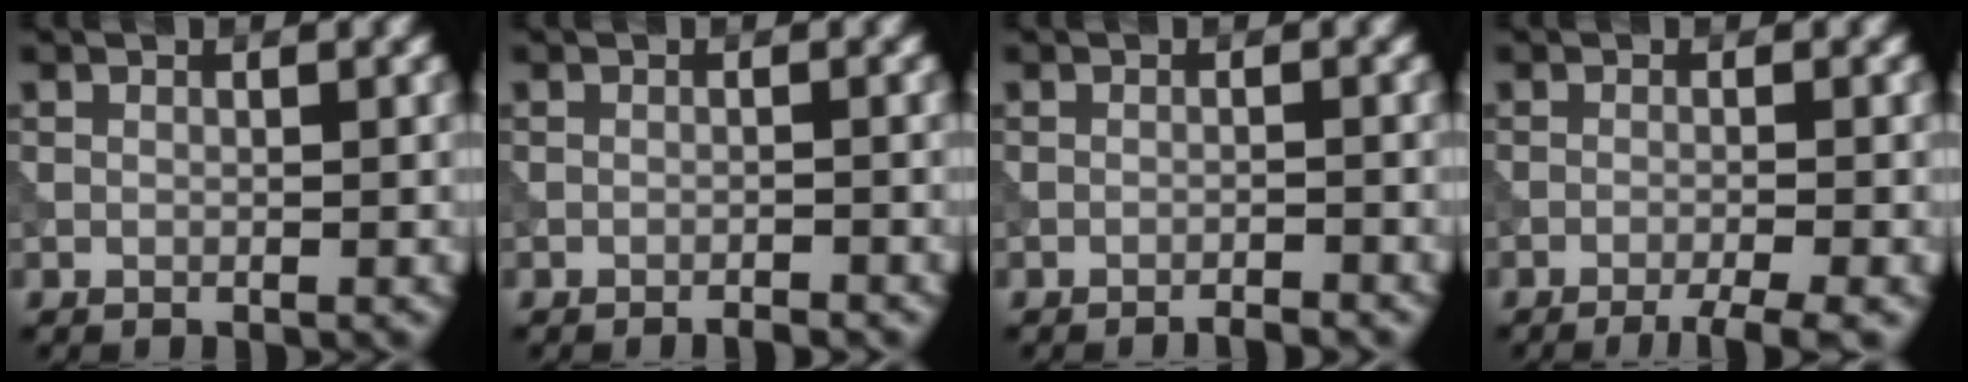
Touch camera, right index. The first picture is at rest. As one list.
[{"total": 1.1, "force": [-0.9, 0.1, 0.6], "torque": [-0.003, 0.000, -0.018]}, {"total": 1.5, "force": [-1.3, 0.1, 0.7], "torque": [-0.001, 0.002, -0.024]}, {"total": 3.6, "force": [-2.4, 0.5, 2.6], "torque": [-0.035, 0.002, -0.045]}]